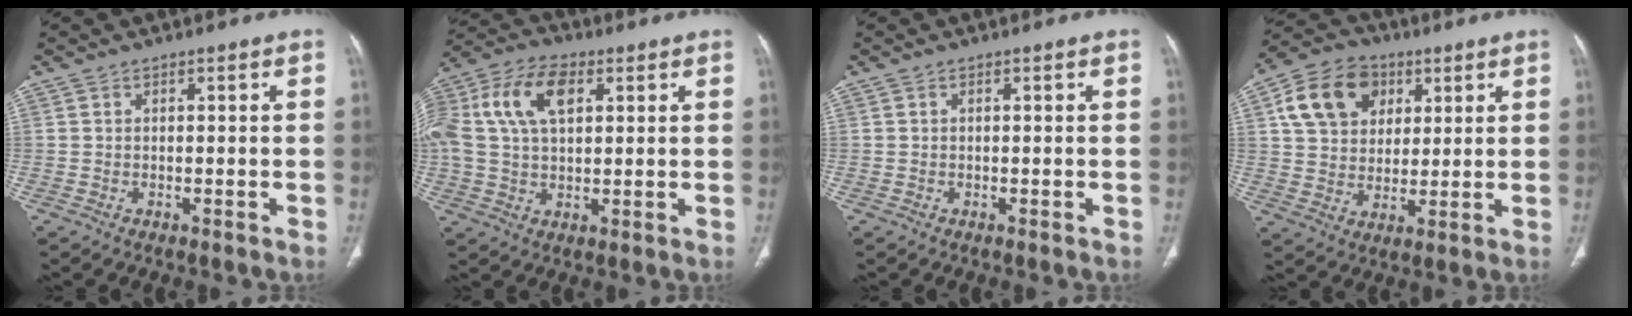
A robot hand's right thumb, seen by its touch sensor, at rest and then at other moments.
{"total": 19.5, "force": [6.1, 11.9, 14.1], "torque": [-0.317, 0.034, 0.108]}
{"total": 0.0}
{"total": 14.1, "force": [5.2, 10.8, 7.5], "torque": [-0.116, -0.001, 0.087]}